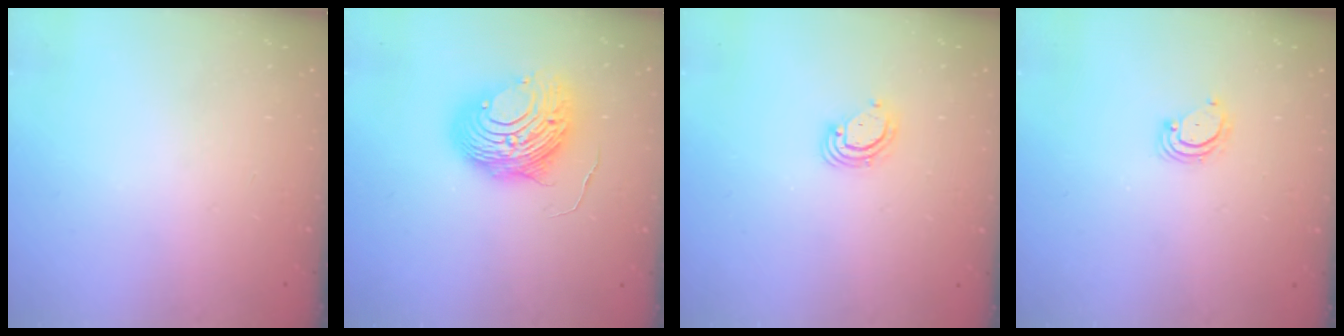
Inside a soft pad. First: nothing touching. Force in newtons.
{"total": 12.7, "press": 12.7, "slide": 1.3}
{"total": 3.6, "press": 3.6, "slide": 0.3}
{"total": 3.2, "press": 3.2, "slide": 0.3}